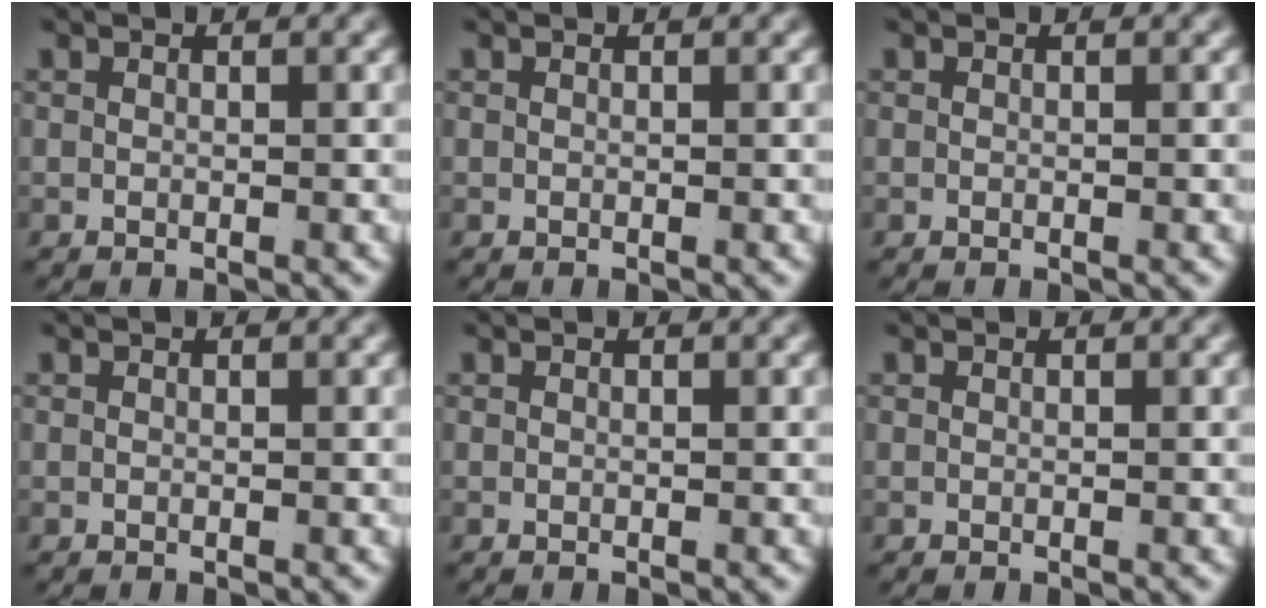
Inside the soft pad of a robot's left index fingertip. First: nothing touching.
{"total": 0.0}
{"total": 0.0}
{"total": 0.0}
{"total": 0.0}
{"total": 0.0}